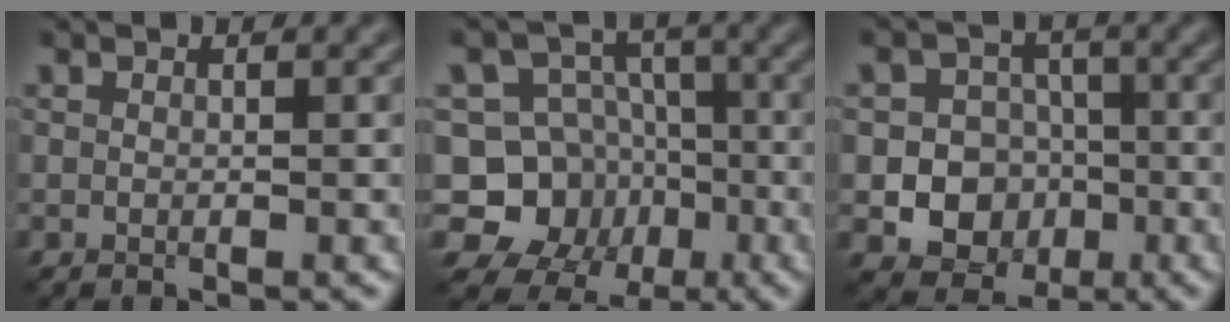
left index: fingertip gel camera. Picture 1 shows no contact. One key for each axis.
{"total": 9.5, "fx": -3.5, "fy": 8.2, "fz": 3.1, "tx": -0.044, "ty": 0.016, "tz": -0.090}
{"total": 10.3, "fx": -3.1, "fy": 9.3, "fz": 3.4, "tx": -0.030, "ty": -0.012, "tz": -0.072}